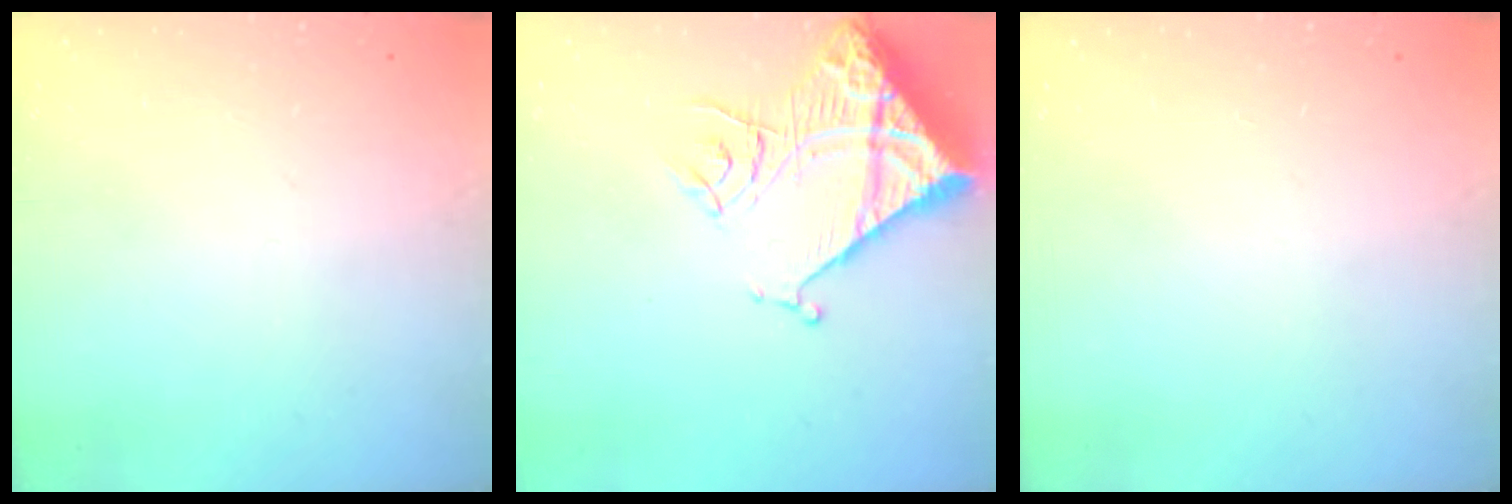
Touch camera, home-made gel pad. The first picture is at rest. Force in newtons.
{"total": 14.6, "press": 14.5, "slide": 1.6}
{"total": 0.0}